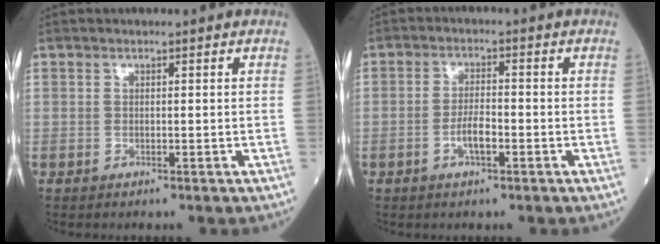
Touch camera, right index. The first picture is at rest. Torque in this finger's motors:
{"motor_torque": [0.56, -0.33, 0.26, 0.07]}